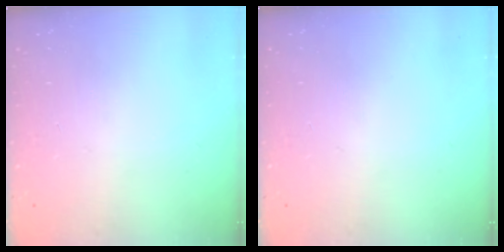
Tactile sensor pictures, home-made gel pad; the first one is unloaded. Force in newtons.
{"total": 0.0}